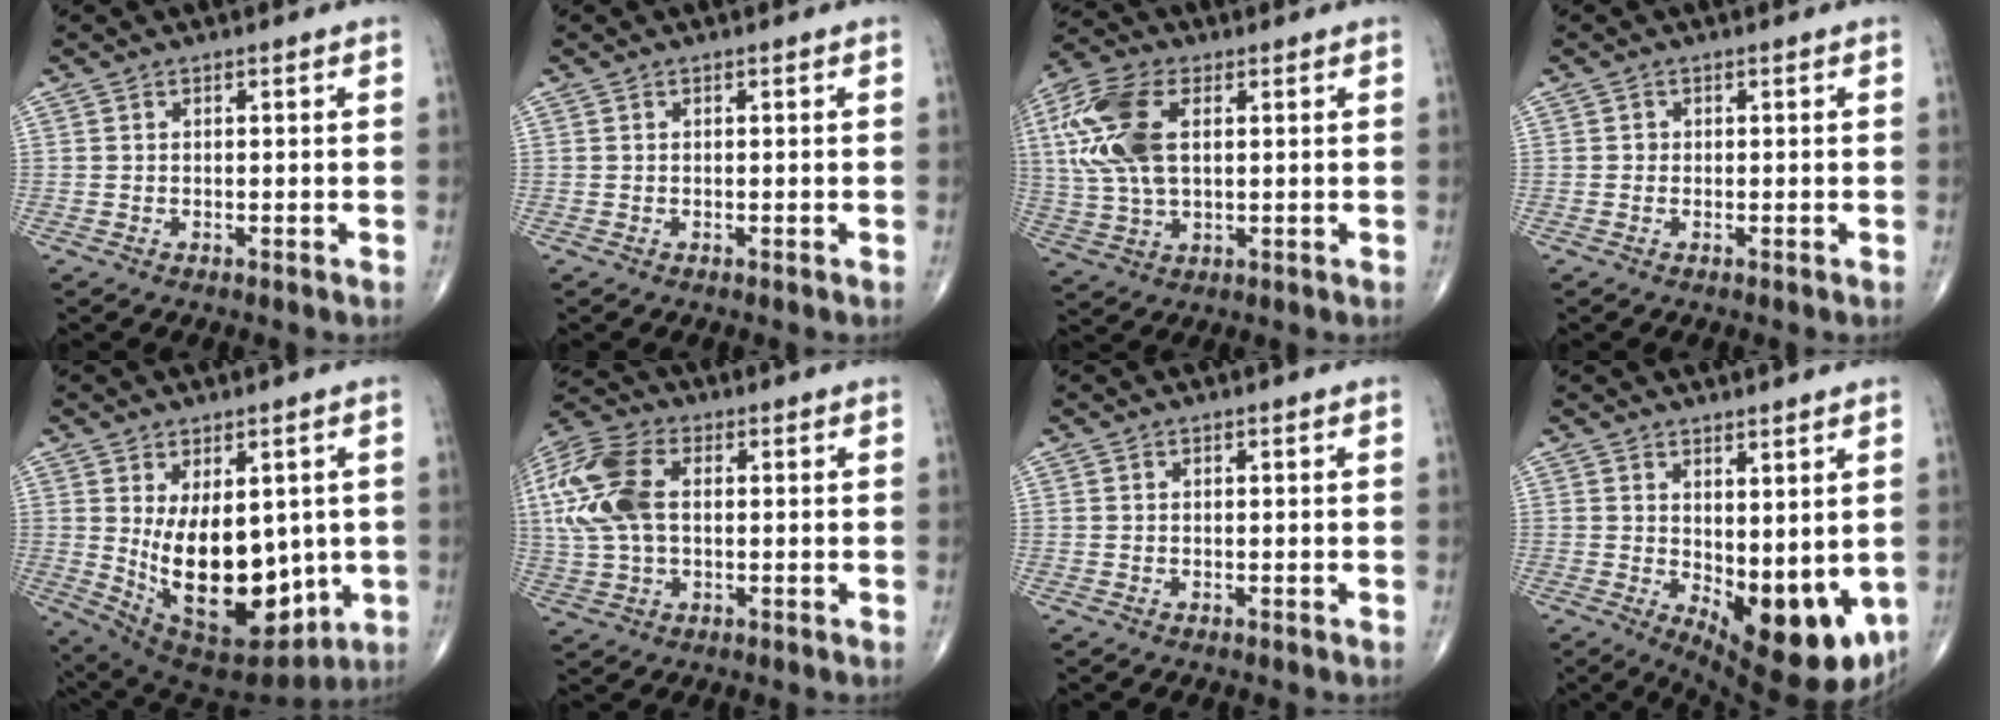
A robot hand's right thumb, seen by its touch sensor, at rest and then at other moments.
{"total": 0.0}
{"total": 14.8, "force": [3.3, 8.1, 12.0], "torque": [-0.271, 0.008, 0.063]}
{"total": 0.7, "force": [0.0, 0.7, 0.1], "torque": [0.003, 0.002, 0.000]}
{"total": 19.3, "force": [-0.4, 10.8, 16.0], "torque": [-0.223, -0.028, 0.028]}
{"total": 16.7, "force": [2.2, 10.3, 12.9], "torque": [-0.314, 0.012, 0.039]}
{"total": 0.0}
{"total": 13.7, "force": [-1.0, 5.9, 12.3], "torque": [-0.150, -0.032, 0.006]}